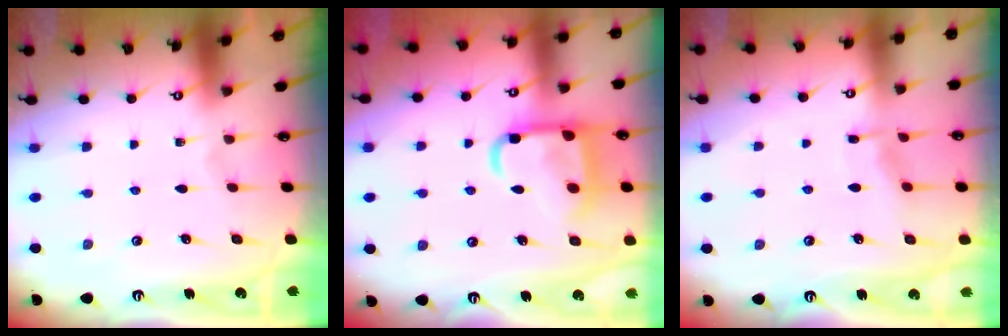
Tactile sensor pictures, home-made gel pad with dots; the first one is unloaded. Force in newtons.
{"total": 14.5, "press": 14.5, "slide": 1.4}
{"total": 5.0, "press": 4.9, "slide": 0.3}